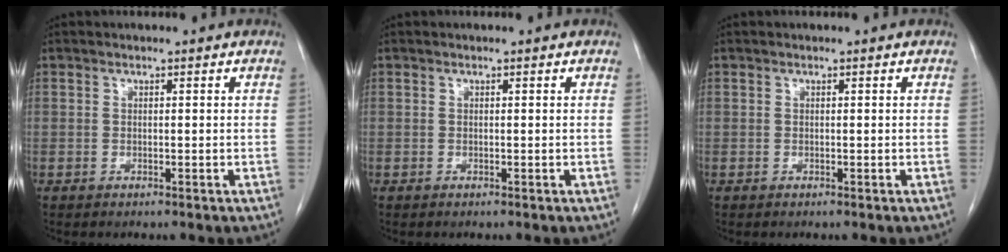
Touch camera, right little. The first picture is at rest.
{"total": 0.0}
{"total": 0.0}